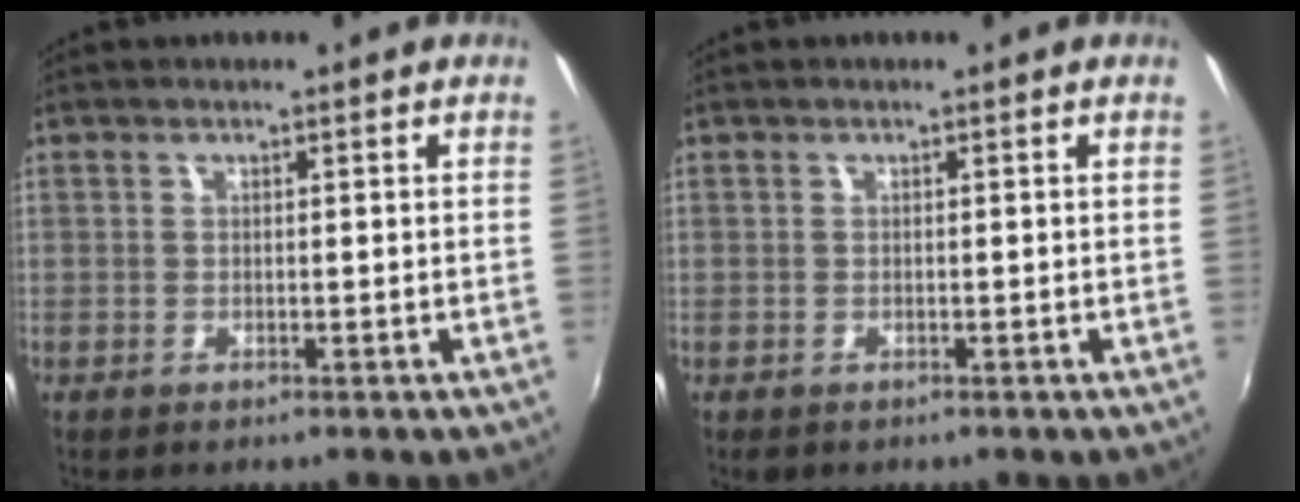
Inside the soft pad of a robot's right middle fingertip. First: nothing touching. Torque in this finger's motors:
{"motor_torque": [0.18, -0.24, 0.00, 0.02]}